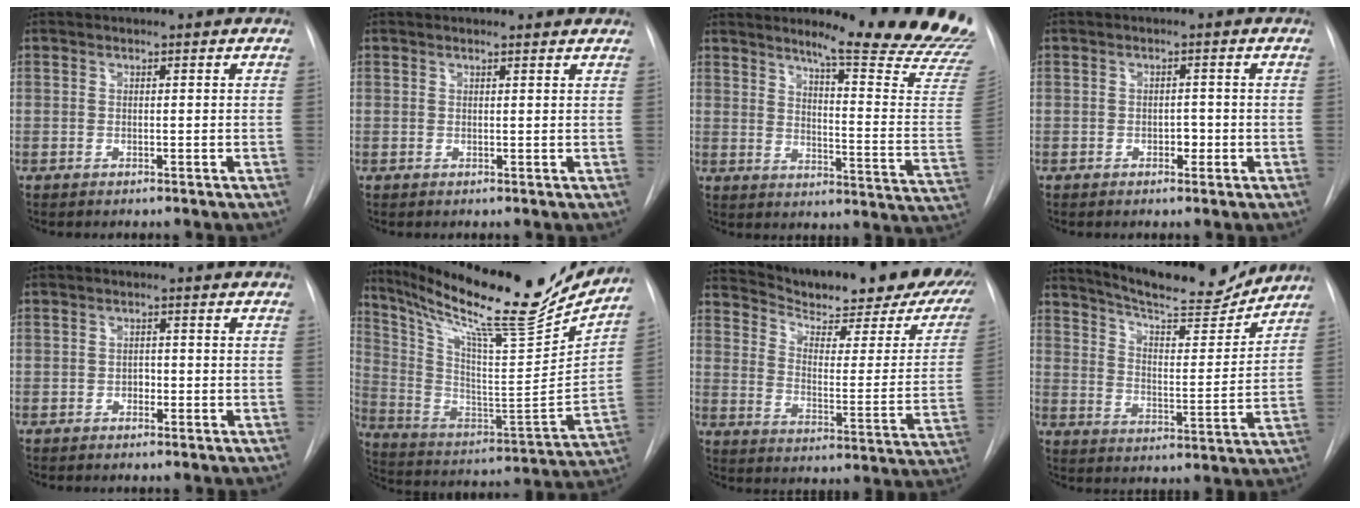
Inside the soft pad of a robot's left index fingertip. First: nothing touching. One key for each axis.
{"total": 1.8, "fx": 1.7, "fy": 0.3, "fz": 0.3, "tx": -0.009, "ty": 0.001, "tz": 0.007}
{"total": 19.6, "fx": 17.7, "fy": -0.8, "fz": 8.2, "tx": -0.111, "ty": -0.142, "tz": 0.205}
{"total": 2.1, "fx": -1.7, "fy": 0.9, "fz": 0.9, "tx": -0.010, "ty": -0.002, "tz": -0.025}
{"total": 1.9, "fx": -1.6, "fy": 0.8, "fz": 0.5, "tx": -0.003, "ty": -0.001, "tz": -0.025}
{"total": 25.9, "fx": 22.2, "fy": 2.1, "fz": 13.0, "tx": -0.236, "ty": -0.067, "tz": 0.341}
{"total": 26.0, "fx": 21.6, "fy": 5.2, "fz": 13.6, "tx": -0.202, "ty": -0.071, "tz": 0.268}
{"total": 14.1, "fx": 13.0, "fy": 2.0, "fz": 5.1, "tx": -0.081, "ty": -0.030, "tz": 0.190}